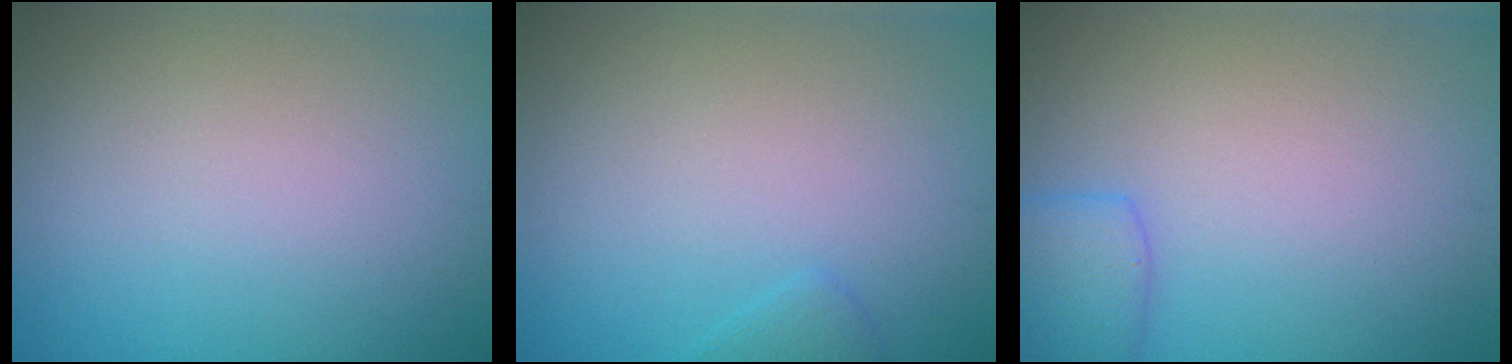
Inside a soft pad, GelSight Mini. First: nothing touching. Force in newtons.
{"total": 1.0, "press": 1.0, "slide": 0.1}
{"total": 2.7, "press": 2.6, "slide": 0.2}